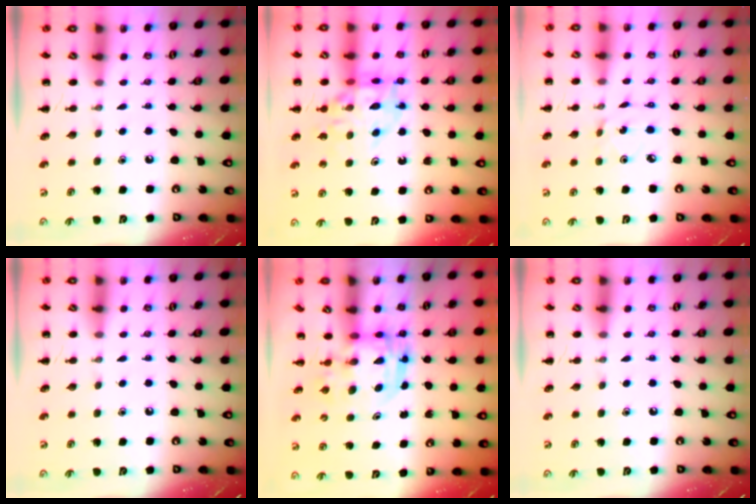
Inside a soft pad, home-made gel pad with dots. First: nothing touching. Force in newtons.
{"total": 14.6, "press": 14.2, "slide": 3.4}
{"total": 0.8, "press": 0.8, "slide": 0.2}
{"total": 0.0}
{"total": 4.0, "press": 3.7, "slide": 1.3}
{"total": 0.0}